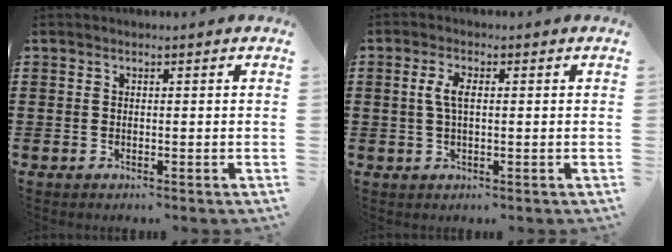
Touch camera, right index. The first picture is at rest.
{"total": 3.2, "force": [0.3, 1.2, 2.9], "torque": [-0.067, 0.003, 0.001]}